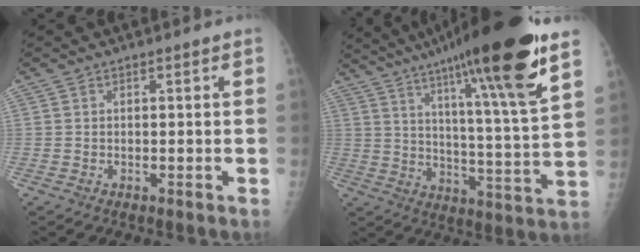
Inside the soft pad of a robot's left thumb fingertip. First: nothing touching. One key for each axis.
{"total": 25.4, "fx": 16.3, "fy": 2.1, "fz": 19.4, "tx": -0.289, "ty": -0.056, "tz": 0.251}